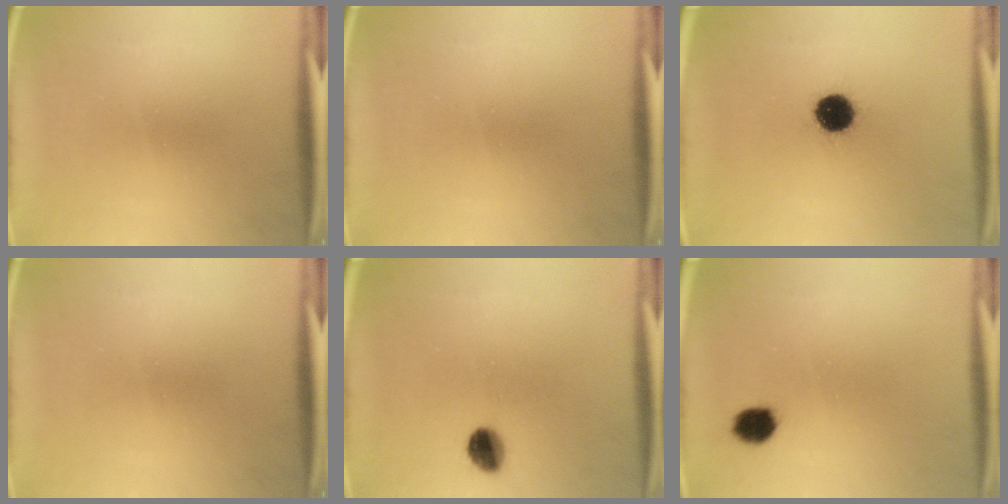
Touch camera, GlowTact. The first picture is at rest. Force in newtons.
{"total": 0.0}
{"total": 10.4}
{"total": 0.0}
{"total": 5.1}
{"total": 4.5}